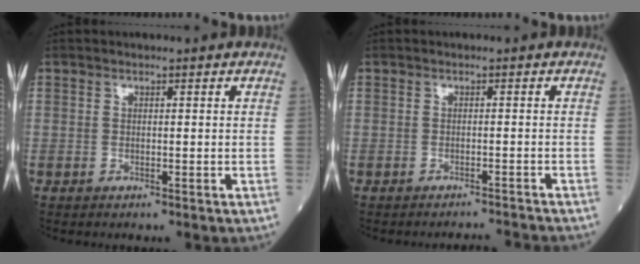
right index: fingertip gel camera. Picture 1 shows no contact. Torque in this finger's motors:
{"motor_torque": [-0.30, -0.19, 0.05, 0.03]}